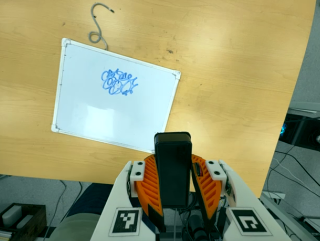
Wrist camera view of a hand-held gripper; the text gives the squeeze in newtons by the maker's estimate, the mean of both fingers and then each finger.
{"total": 9.6, "left": 8.6, "right": 10.6}